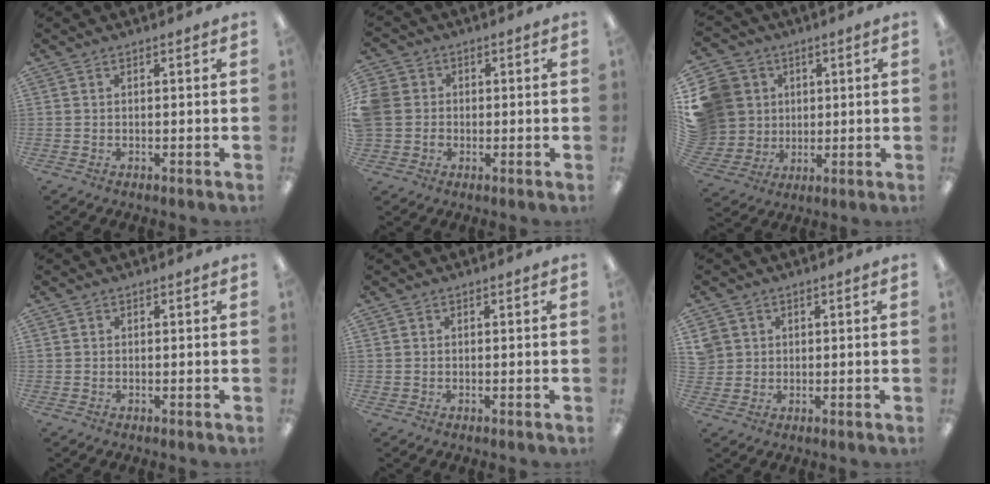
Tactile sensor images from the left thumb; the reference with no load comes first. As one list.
[{"total": 6.7, "force": [-0.2, 6.3, 2.2], "torque": [-0.062, 0.022, 0.000]}, {"total": 14.9, "force": [3.5, 13.6, 5.0], "torque": [-0.130, -0.002, 0.081]}, {"total": 0.6, "force": [0.1, 0.6, -0.1], "torque": [0.003, 0.005, 0.001]}, {"total": 0.9, "force": [0.2, 0.9, 0.0], "torque": [0.000, 0.006, 0.002]}, {"total": 3.9, "force": [1.2, 3.7, 0.2], "torque": [-0.008, 0.006, 0.022]}]